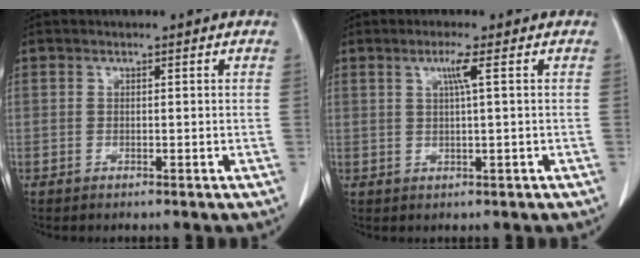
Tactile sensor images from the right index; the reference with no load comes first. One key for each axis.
{"total": 2.9, "fx": 0.9, "fy": -0.6, "fz": 2.7, "tx": -0.053, "ty": -0.002, "tz": 0.017}